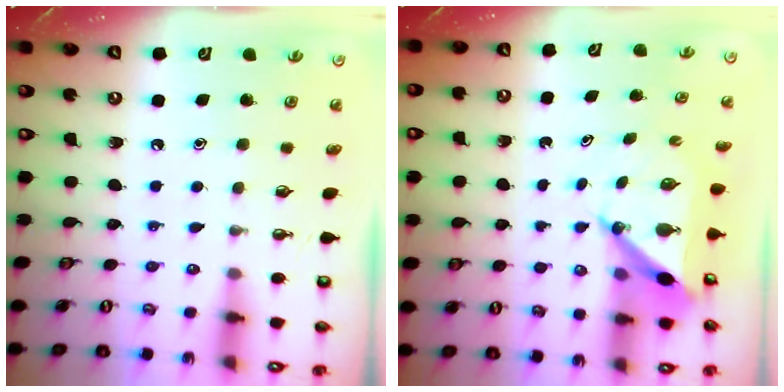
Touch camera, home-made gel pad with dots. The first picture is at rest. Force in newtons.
{"total": 6.5, "press": 6.5, "slide": 0.5}